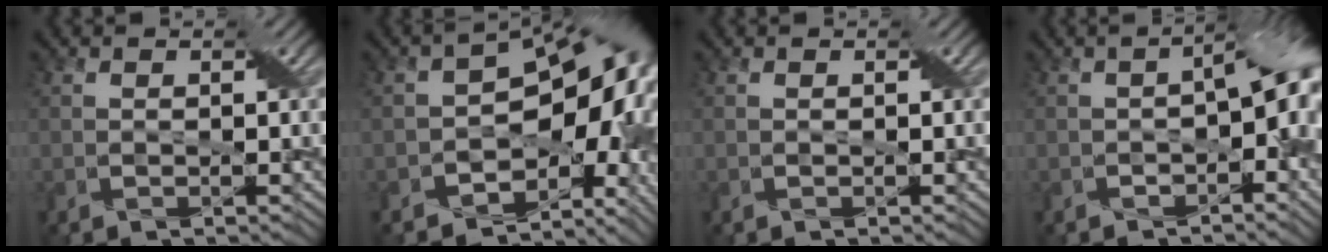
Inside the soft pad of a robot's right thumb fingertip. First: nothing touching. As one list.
[{"total": 14.7, "force": [-1.4, 9.6, 11.1], "torque": [-0.127, -0.032, -0.006]}, {"total": 0.0}, {"total": 7.6, "force": [-1.2, 3.9, 6.5], "torque": [-0.084, -0.010, -0.023]}]